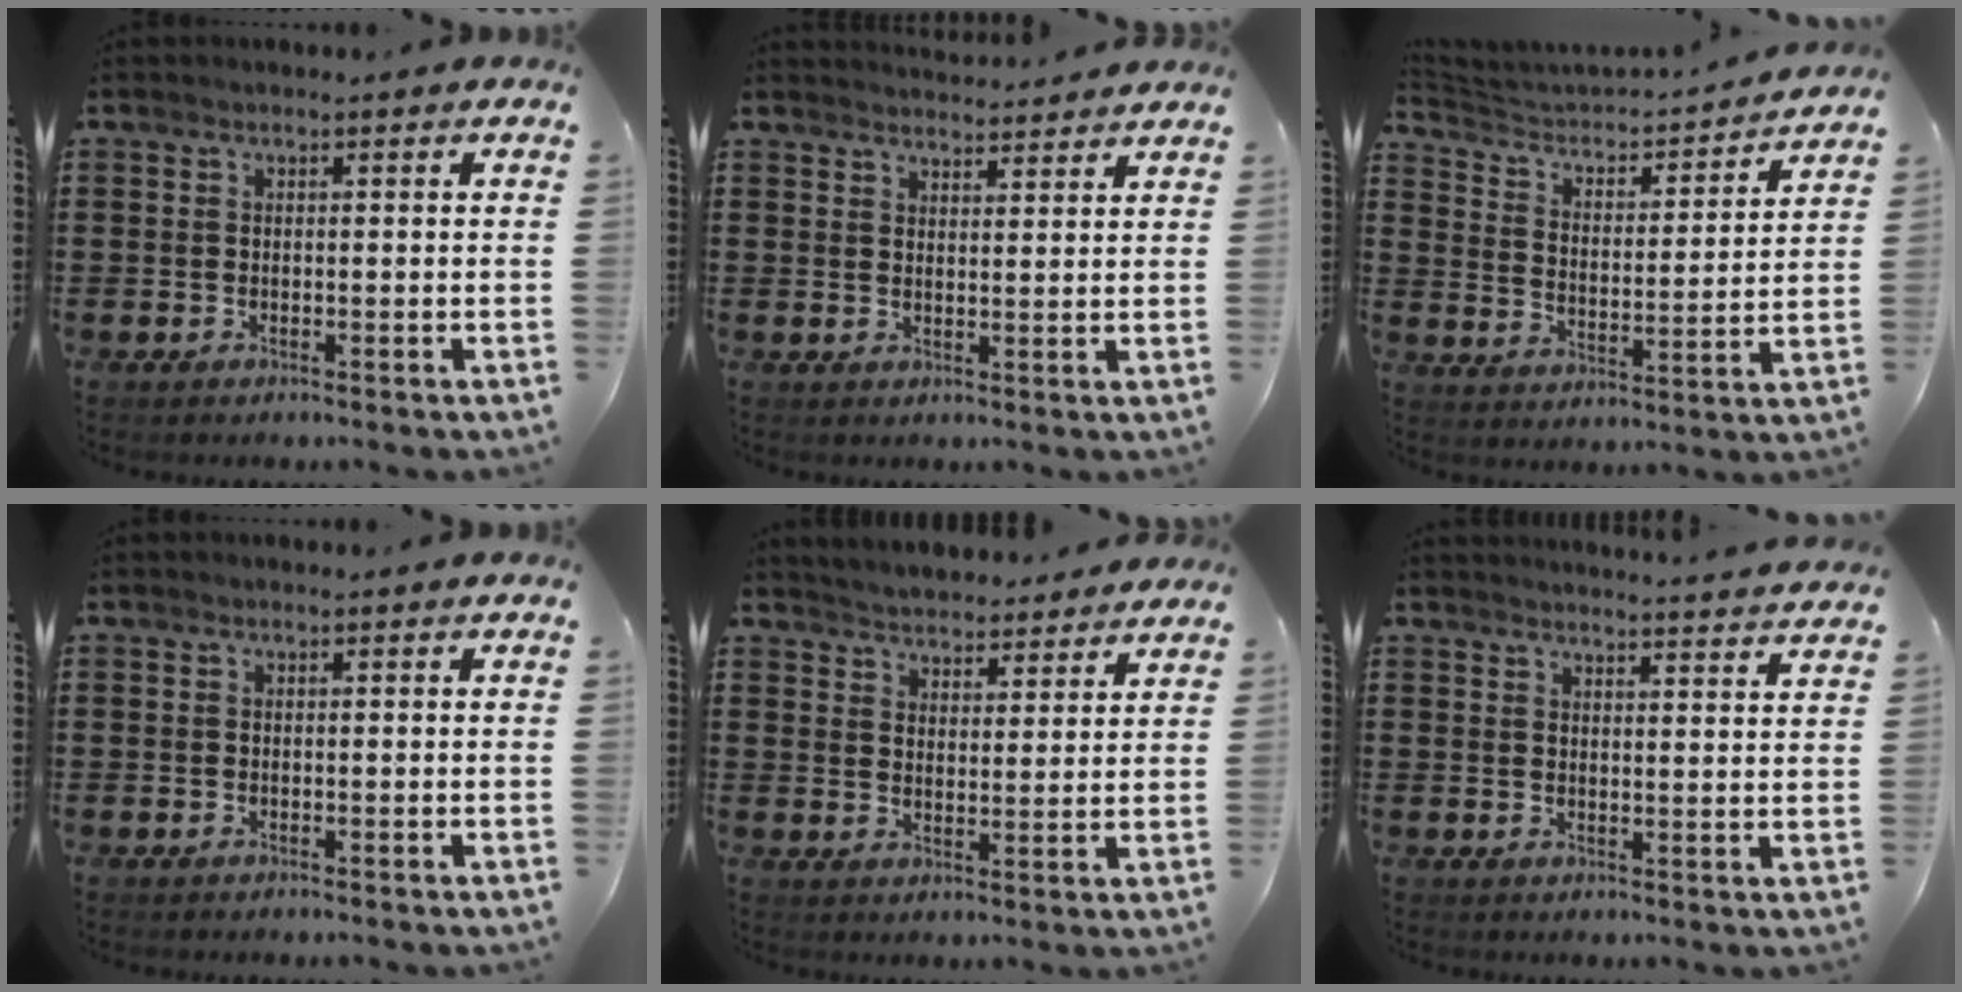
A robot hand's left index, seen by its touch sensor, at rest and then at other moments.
{"total": 2.9, "force": [2.9, -0.1, -0.1], "torque": [-0.006, -0.013, 0.056]}
{"total": 2.6, "force": [2.5, 0.6, 0.5], "torque": [-0.032, -0.033, 0.031]}
{"total": 0.0}
{"total": 4.2, "force": [4.2, 0.1, -0.4], "torque": [-0.010, -0.026, 0.074]}
{"total": 3.5, "force": [3.3, -0.9, 0.1], "torque": [-0.004, -0.025, 0.058]}